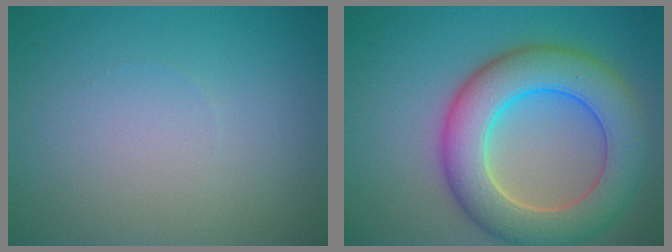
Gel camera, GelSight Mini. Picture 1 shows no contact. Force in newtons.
{"total": 9.1, "press": 9.1, "slide": 0.5}